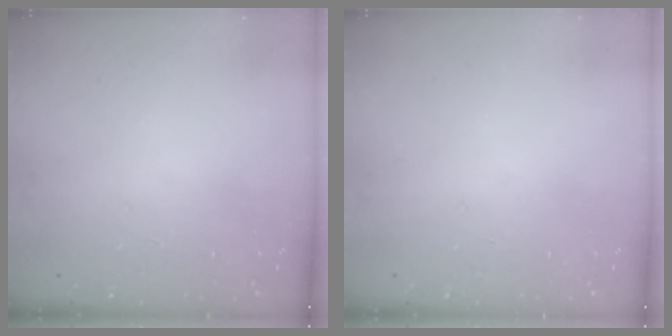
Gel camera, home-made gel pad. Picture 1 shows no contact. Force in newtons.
{"total": 0.0}